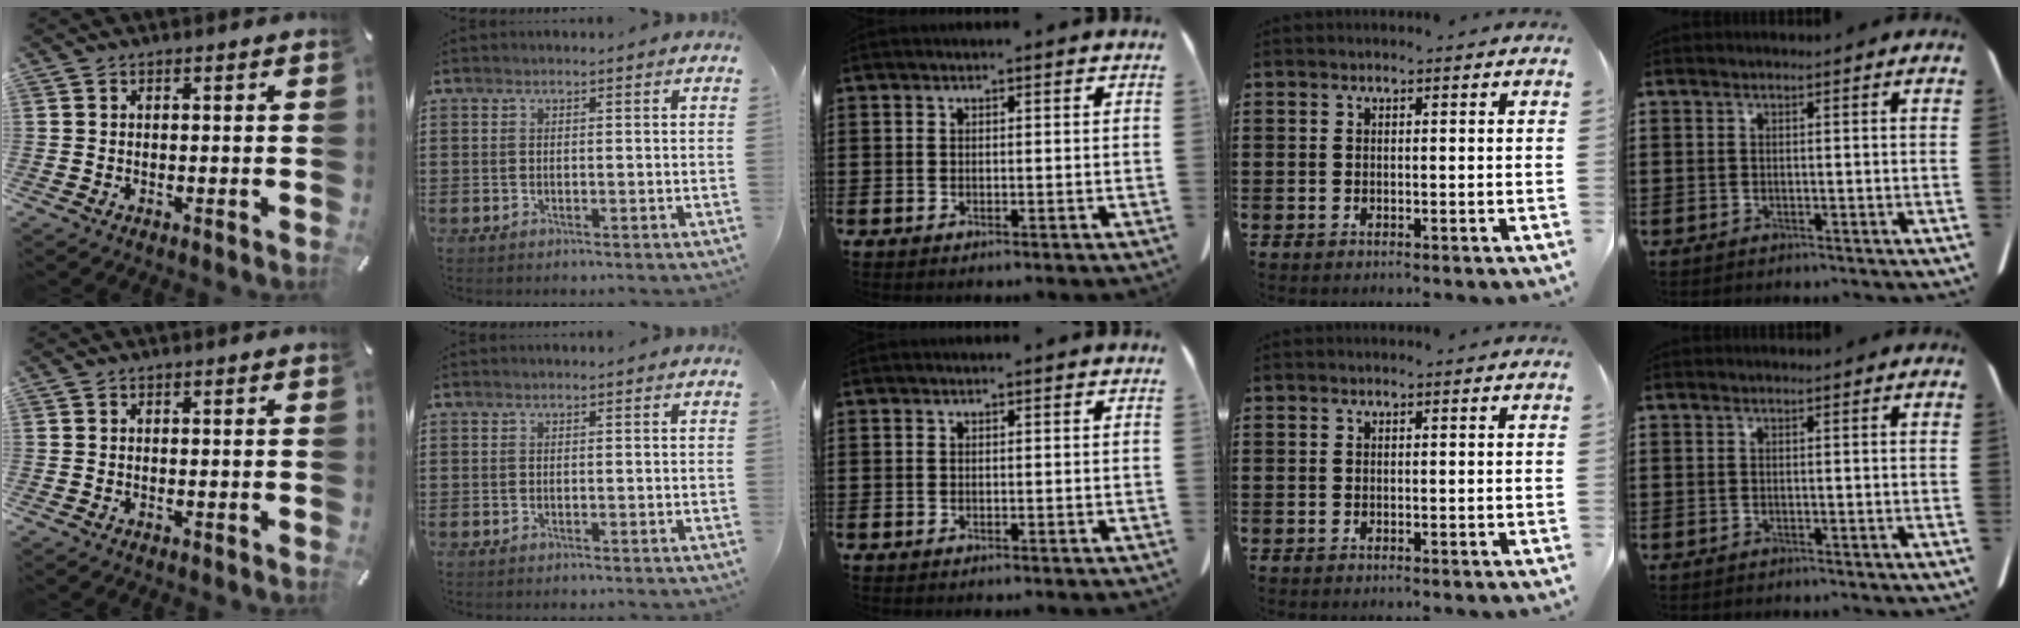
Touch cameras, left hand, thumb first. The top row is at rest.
{}